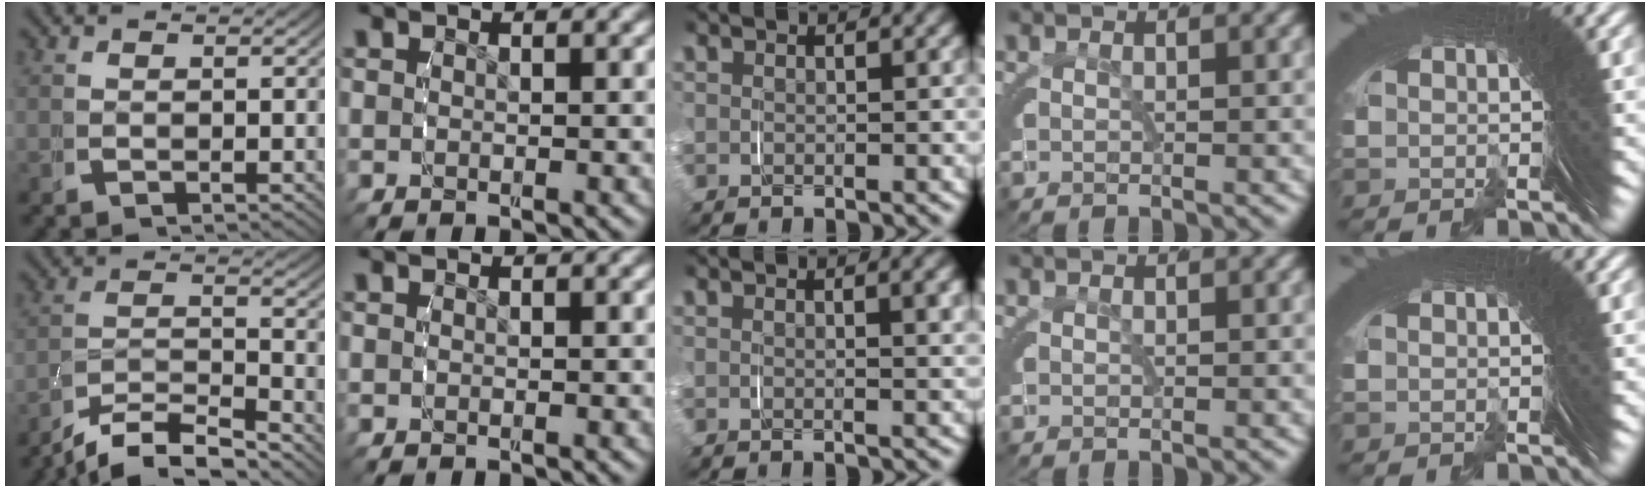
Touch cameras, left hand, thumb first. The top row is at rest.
{"thumb": {"total": 6.3, "force": [-4.1, 3.4, 3.3], "torque": [-0.055, -0.019, -0.070]}, "middle": {"total": 0.9, "force": [0.7, -0.4, 0.5], "torque": [-0.002, 0.006, 0.011]}}